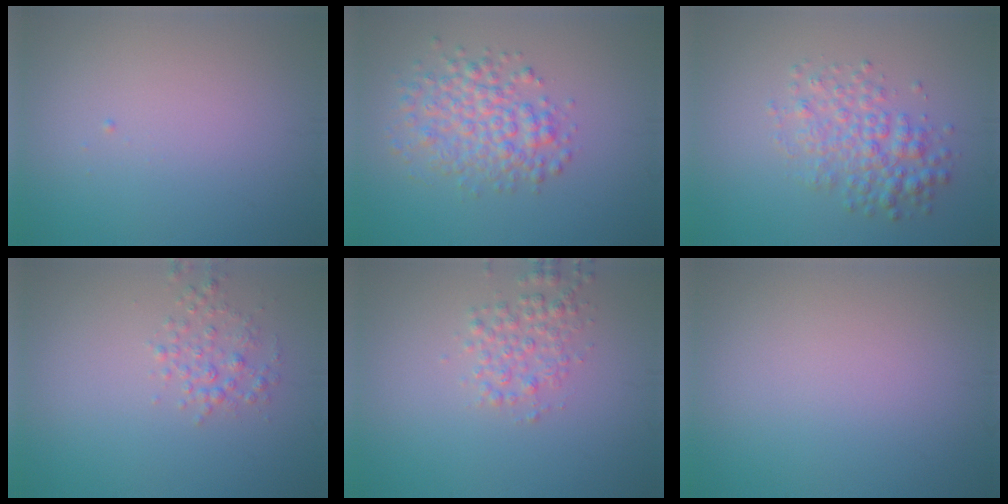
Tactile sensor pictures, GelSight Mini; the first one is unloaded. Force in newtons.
{"total": 4.4, "press": 4.4, "slide": 0.1}
{"total": 3.7, "press": 3.7, "slide": 0.0}
{"total": 1.9, "press": 1.9, "slide": 0.0}
{"total": 2.4, "press": 2.4, "slide": 0.1}
{"total": 0.0}